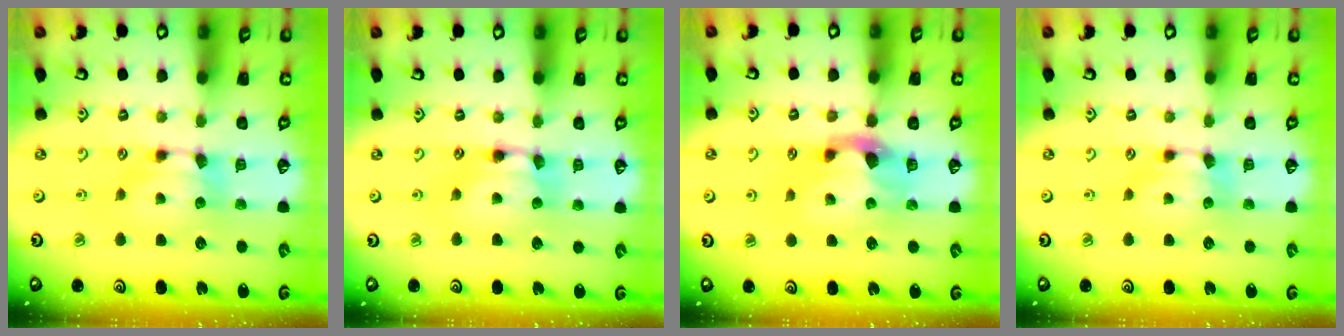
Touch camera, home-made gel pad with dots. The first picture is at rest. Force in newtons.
{"total": 2.5, "press": 2.5, "slide": 0.1}
{"total": 2.7, "press": 2.4, "slide": 1.3}
{"total": 0.0}